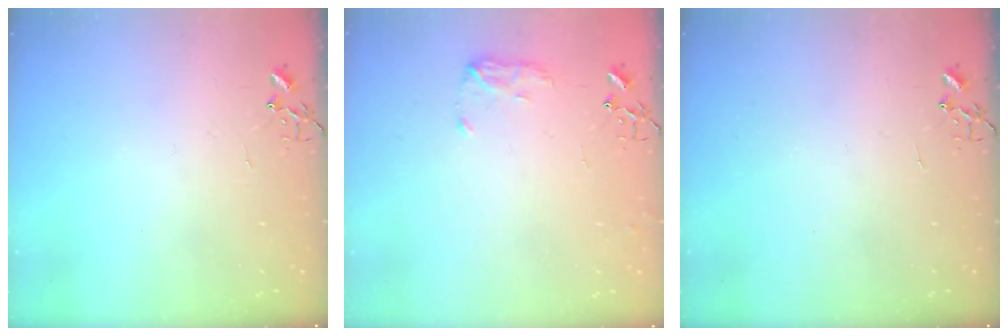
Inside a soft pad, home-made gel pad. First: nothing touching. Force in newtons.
{"total": 7.2, "press": 7.2, "slide": 0.4}
{"total": 0.0}